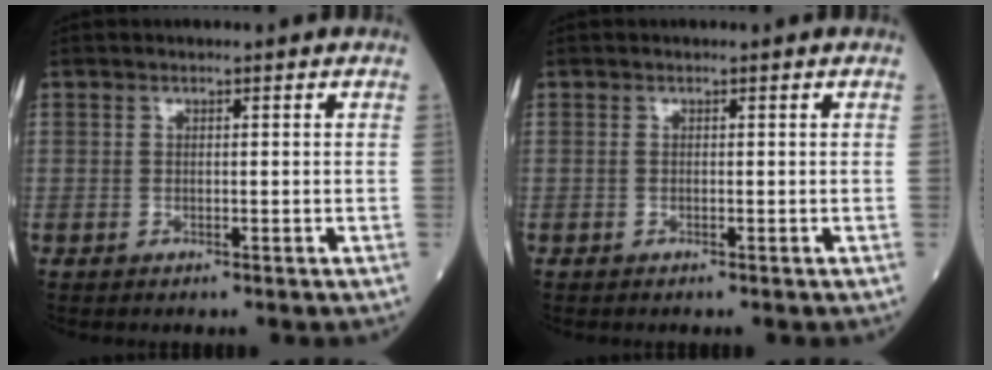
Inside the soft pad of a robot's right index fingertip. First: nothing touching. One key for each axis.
{"total": 0.0}